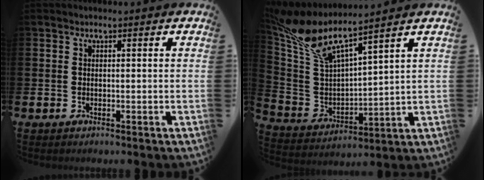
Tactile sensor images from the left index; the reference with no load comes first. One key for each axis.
{"total": 9.1, "fx": 7.7, "fy": 1.6, "fz": 4.6, "tx": -0.127, "ty": -0.044, "tz": 0.129}